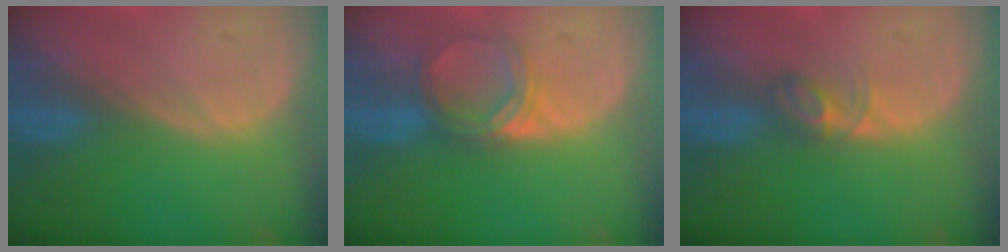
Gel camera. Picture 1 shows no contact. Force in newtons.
{"total": 5.0, "press": 4.6, "slide": 2.1}
{"total": 2.8, "press": 2.8, "slide": 0.4}